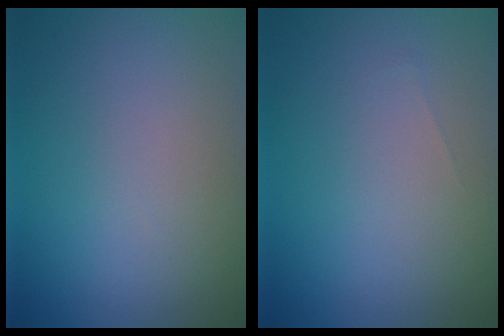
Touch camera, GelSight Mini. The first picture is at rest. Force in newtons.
{"total": 0.0}